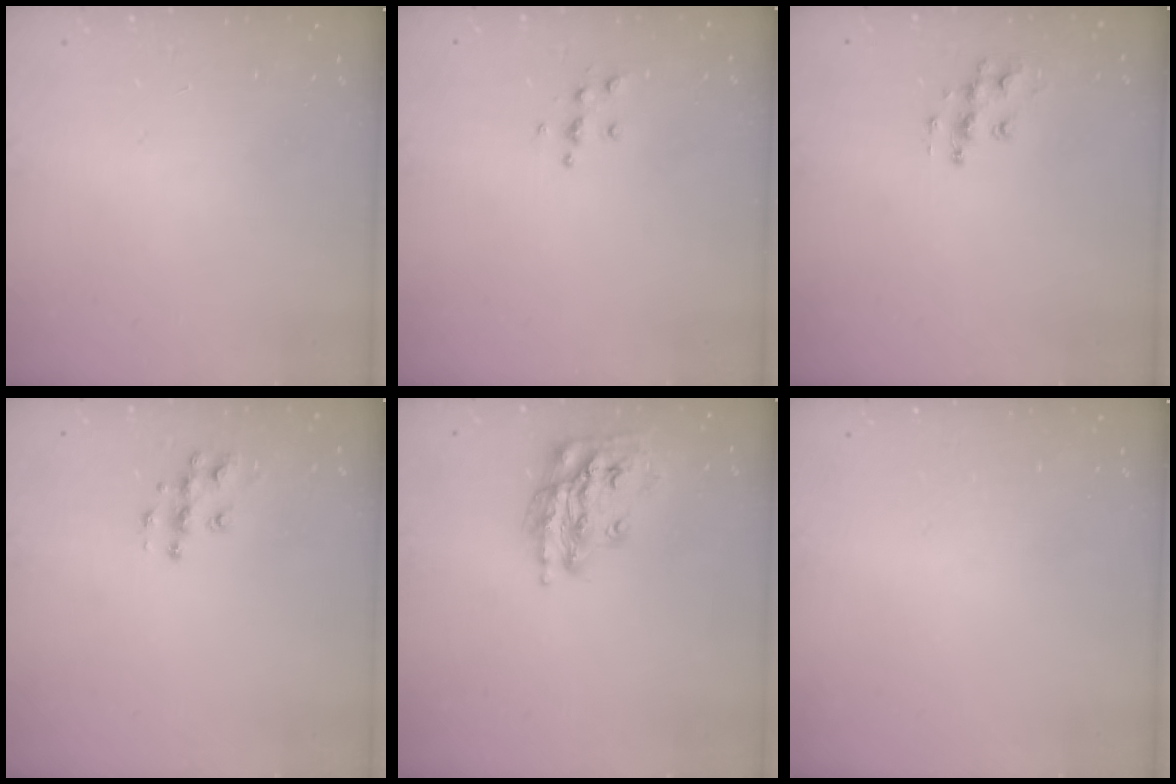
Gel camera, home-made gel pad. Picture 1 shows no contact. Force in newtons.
{"total": 5.4, "press": 5.4, "slide": 0.5}
{"total": 8.6, "press": 8.6, "slide": 0.3}
{"total": 8.6, "press": 8.6, "slide": 0.4}
{"total": 16.3, "press": 16.2, "slide": 1.1}
{"total": 0.0}